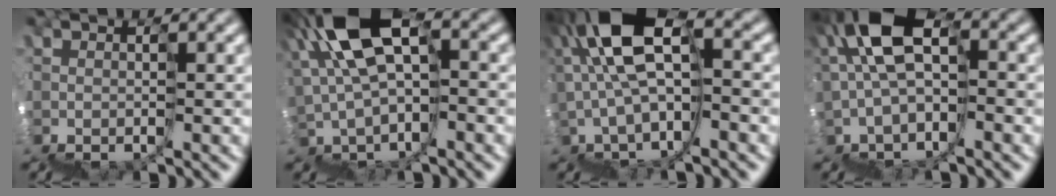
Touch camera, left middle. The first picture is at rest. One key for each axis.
{"total": 7.7, "fx": 3.5, "fy": 4.2, "fz": 5.5, "tx": -0.117, "ty": 0.034, "tz": 0.054}
{"total": 6.3, "fx": 2.1, "fy": 3.0, "fz": 5.2, "tx": -0.109, "ty": 0.042, "tz": 0.028}
{"total": 6.5, "fx": 1.9, "fy": 3.8, "fz": 4.9, "tx": -0.092, "ty": 0.039, "tz": 0.022}